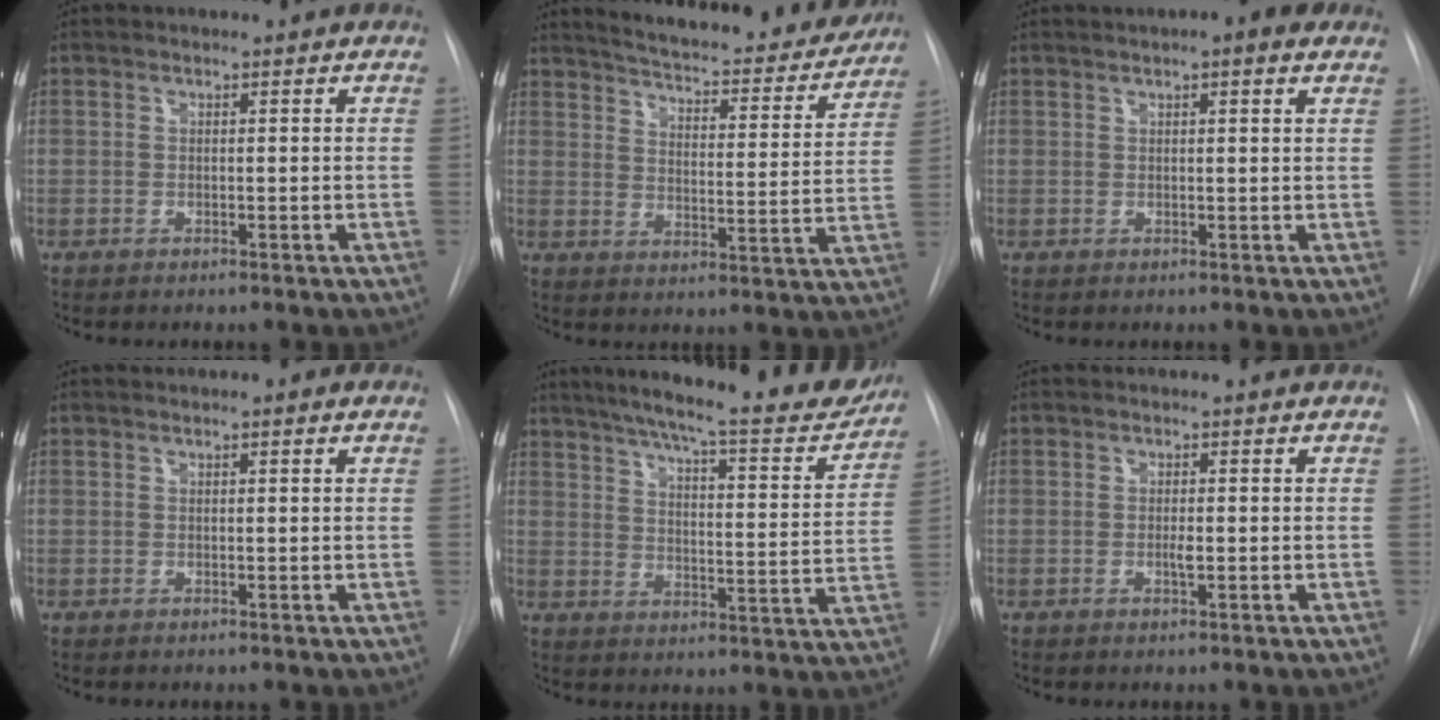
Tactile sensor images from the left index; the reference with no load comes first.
{"total": 22.8, "force": [20.9, 4.2, 8.1], "torque": [-0.121, -0.048, 0.261]}
{"total": 4.3, "force": [2.8, 0.8, 3.2], "torque": [-0.045, 0.017, 0.033]}
{"total": 1.0, "force": [0.5, 0.1, 0.9], "torque": [-0.015, 0.003, 0.004]}
{"total": 23.6, "force": [20.4, 3.1, 11.5], "torque": [-0.172, -0.043, 0.258]}
{"total": 1.0, "force": [-0.3, 0.1, 1.0], "torque": [-0.019, -0.004, -0.005]}